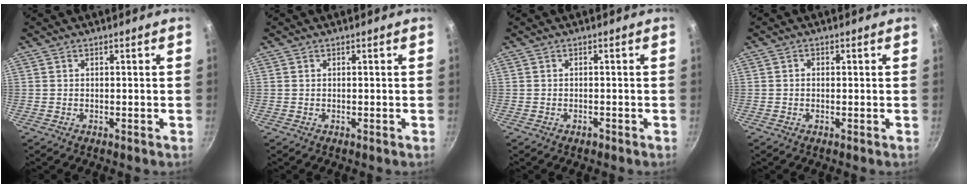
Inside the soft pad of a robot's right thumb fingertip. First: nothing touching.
{"total": 0.0}
{"total": 0.9, "force": [-0.6, 0.5, 0.4], "torque": [-0.007, 0.004, -0.009]}
{"total": 1.0, "force": [0.0, 0.8, 0.6], "torque": [-0.009, 0.005, -0.001]}